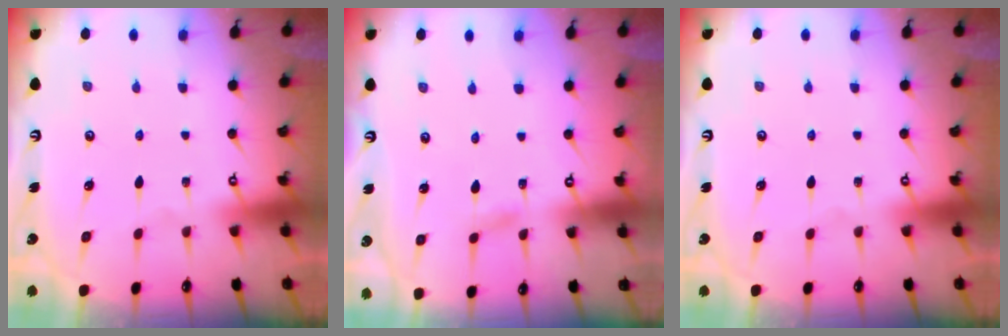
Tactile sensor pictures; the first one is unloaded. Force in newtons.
{"total": 2.2, "press": 2.2, "slide": 0.3}
{"total": 0.0}